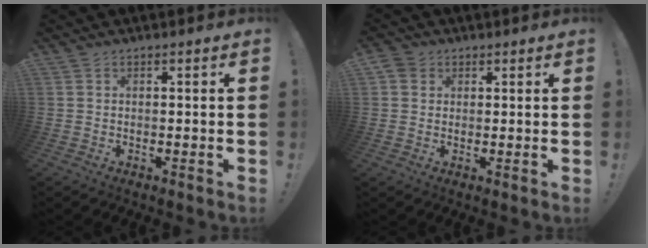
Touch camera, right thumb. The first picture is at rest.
{"total": 4.0, "force": [1.9, 3.4, 0.9], "torque": [-0.014, -0.004, 0.037]}